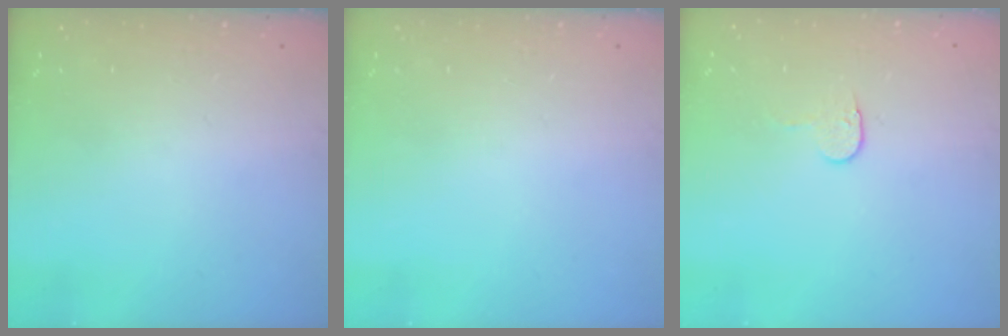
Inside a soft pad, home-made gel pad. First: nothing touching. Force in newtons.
{"total": 0.0}
{"total": 4.1, "press": 4.1, "slide": 0.4}